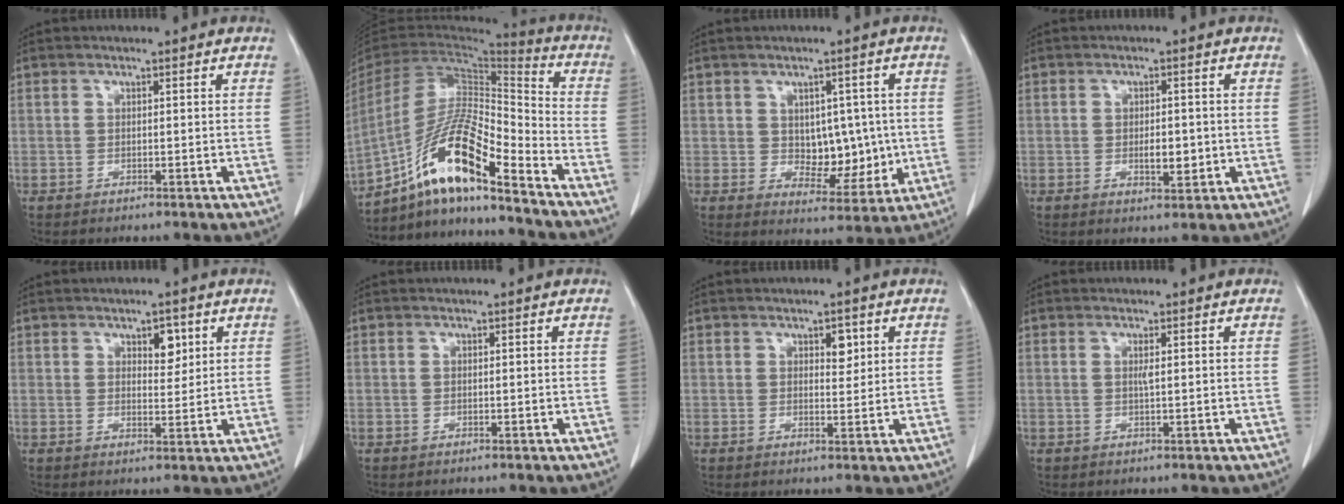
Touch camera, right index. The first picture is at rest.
{"total": 17.0, "force": [-11.5, 1.9, 12.4], "torque": [-0.249, -0.001, -0.209]}
{"total": 7.3, "force": [0.4, 4.7, 5.5], "torque": [-0.067, 0.004, 0.023]}
{"total": 3.6, "force": [-0.5, 1.5, 3.2], "torque": [-0.051, -0.001, -0.001]}
{"total": 3.3, "force": [1.7, 1.7, 2.3], "torque": [-0.031, -0.001, 0.026]}
{"total": 0.0}
{"total": 2.4, "force": [1.1, 1.2, 1.7], "torque": [-0.021, -0.001, 0.017]}
{"total": 1.0, "force": [0.2, -0.1, 1.0], "torque": [-0.022, -0.001, 0.003]}